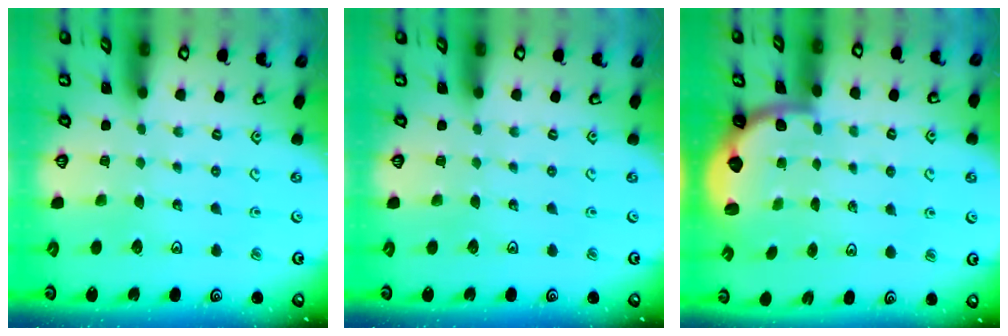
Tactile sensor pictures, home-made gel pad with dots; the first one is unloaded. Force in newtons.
{"total": 0.0}
{"total": 2.3, "press": 1.9, "slide": 1.3}